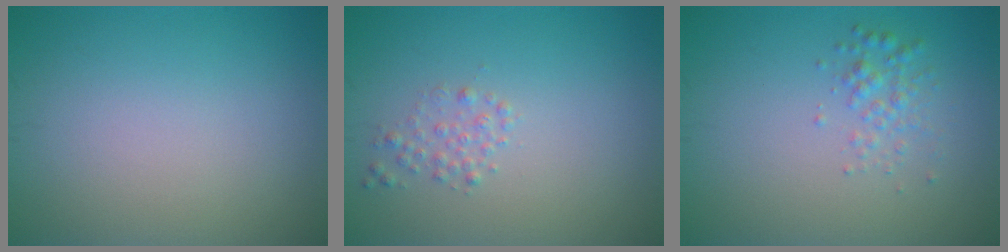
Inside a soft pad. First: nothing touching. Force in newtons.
{"total": 1.2, "press": 1.2, "slide": 0.0}
{"total": 1.7, "press": 1.7, "slide": 0.1}